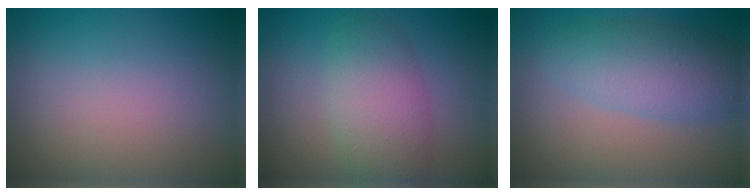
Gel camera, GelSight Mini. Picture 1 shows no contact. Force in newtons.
{"total": 4.9, "press": 4.9, "slide": 0.2}
{"total": 4.7, "press": 4.7, "slide": 0.1}